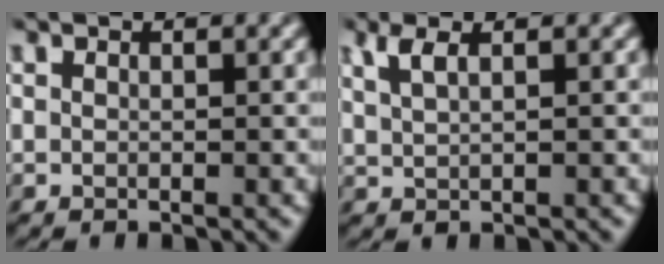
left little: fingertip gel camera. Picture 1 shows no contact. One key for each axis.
{"total": 2.2, "fx": 0.6, "fy": 0.8, "fz": 2.0, "tx": -0.052, "ty": 0.005, "tz": 0.013}